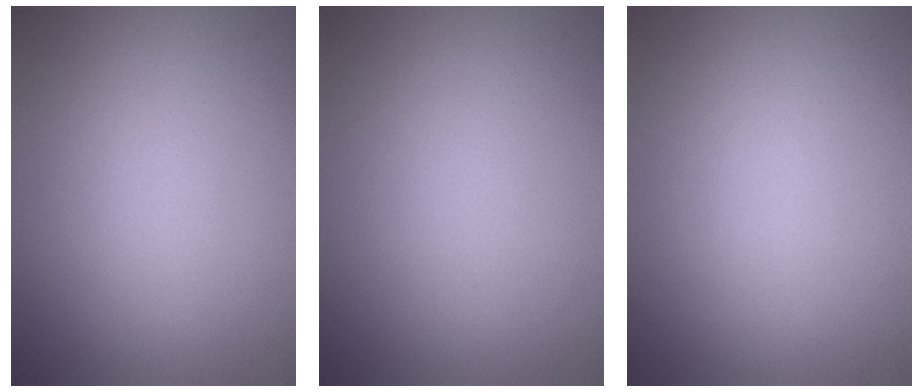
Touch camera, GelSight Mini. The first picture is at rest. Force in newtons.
{"total": 0.0}
{"total": 0.0}